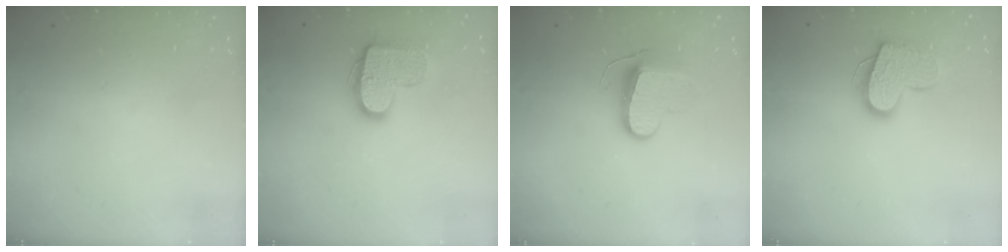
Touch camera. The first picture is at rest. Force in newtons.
{"total": 13.5, "press": 13.5, "slide": 0.6}
{"total": 9.6, "press": 9.6, "slide": 0.2}
{"total": 14.6, "press": 14.6, "slide": 1.1}